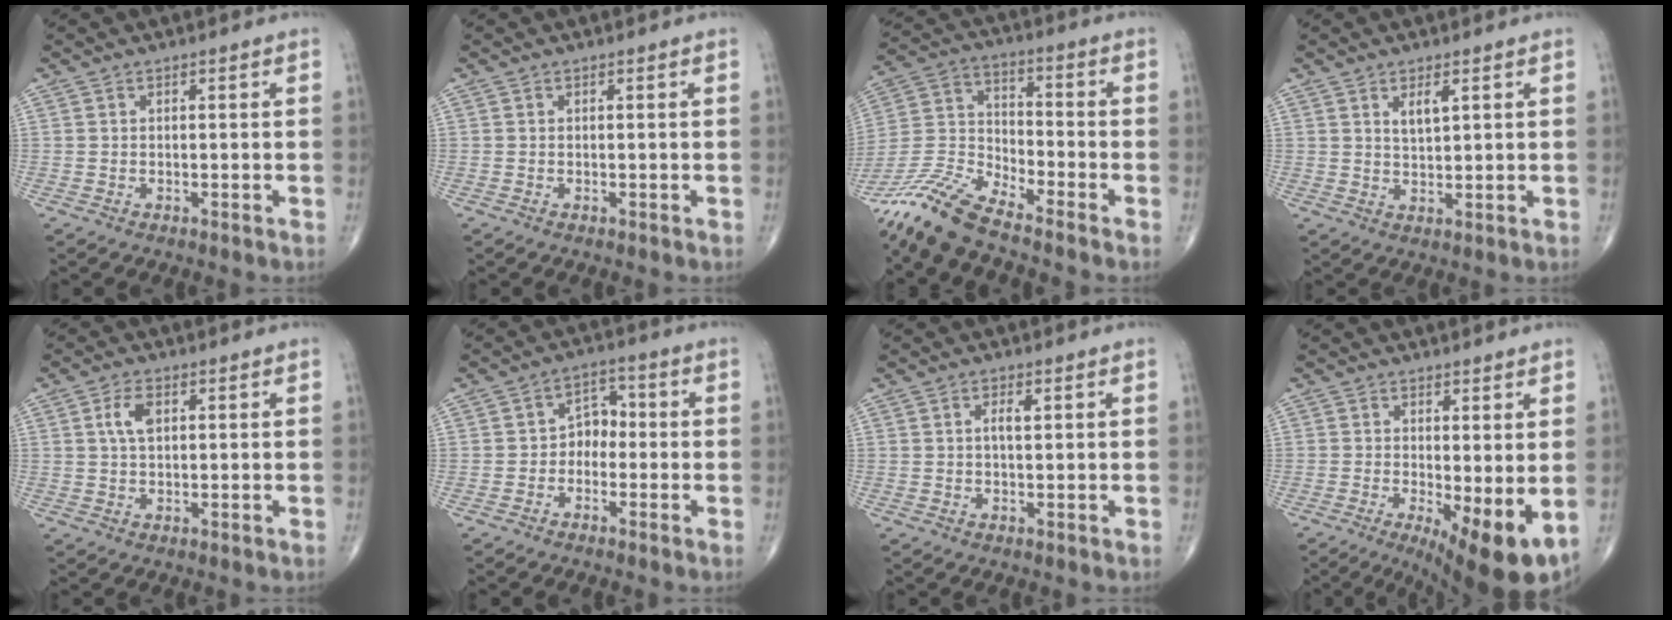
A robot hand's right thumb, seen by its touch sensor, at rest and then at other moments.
{"total": 0.0}
{"total": 11.5, "force": [-10.3, 1.4, 4.9], "torque": [-0.114, 0.053, -0.213]}
{"total": 3.2, "force": [1.6, 1.1, 2.5], "torque": [-0.042, -0.012, 0.030]}
{"total": 3.9, "force": [1.1, 2.1, 3.2], "torque": [-0.066, 0.004, 0.020]}
{"total": 4.6, "force": [-1.2, 3.6, 2.7], "torque": [-0.015, 0.026, -0.035]}
{"total": 2.0, "force": [0.6, 0.8, 1.8], "torque": [-0.034, 0.001, 0.009]}
{"total": 10.3, "force": [-2.0, 3.1, 9.6], "torque": [-0.140, -0.022, -0.020]}